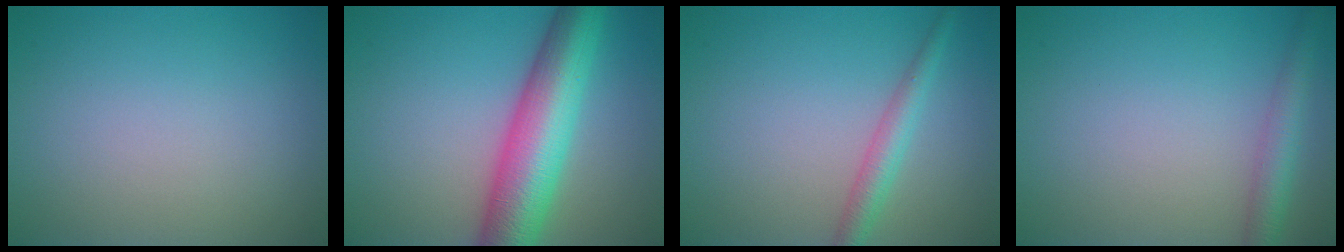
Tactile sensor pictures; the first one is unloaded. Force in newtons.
{"total": 9.3, "press": 9.3, "slide": 0.3}
{"total": 2.5, "press": 2.5, "slide": 0.0}
{"total": 2.9, "press": 2.9, "slide": 0.1}